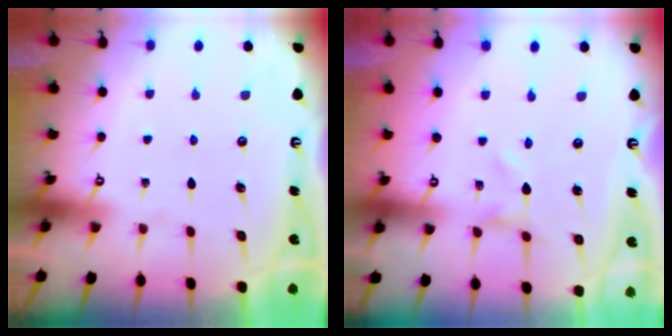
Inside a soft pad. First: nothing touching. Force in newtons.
{"total": 0.0}